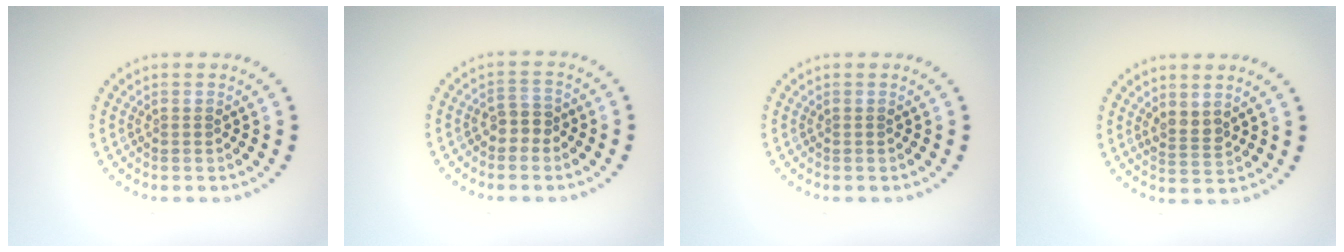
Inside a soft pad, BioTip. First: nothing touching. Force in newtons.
{"total": 1.9, "press": 1.7, "slide": 0.8}
{"total": 0.0}
{"total": 1.8, "press": 1.5, "slide": 0.9}